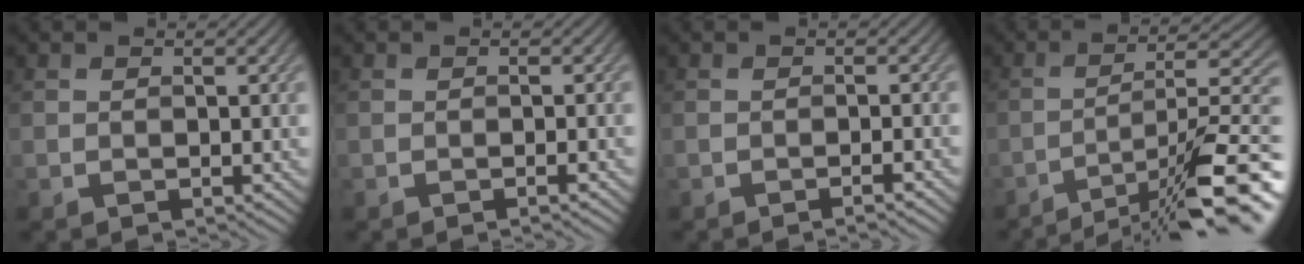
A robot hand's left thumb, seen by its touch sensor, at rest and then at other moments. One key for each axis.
{"total": 1.0, "fx": -0.5, "fy": 0.1, "fz": 0.8, "tx": -0.010, "ty": 0.003, "tz": -0.014}
{"total": 1.6, "fx": -1.0, "fy": 0.2, "fz": 1.3, "tx": -0.013, "ty": 0.004, "tz": -0.024}
{"total": 15.0, "fx": -9.4, "fy": 3.4, "fz": 11.3, "tx": -0.162, "ty": 0.010, "tz": -0.144}